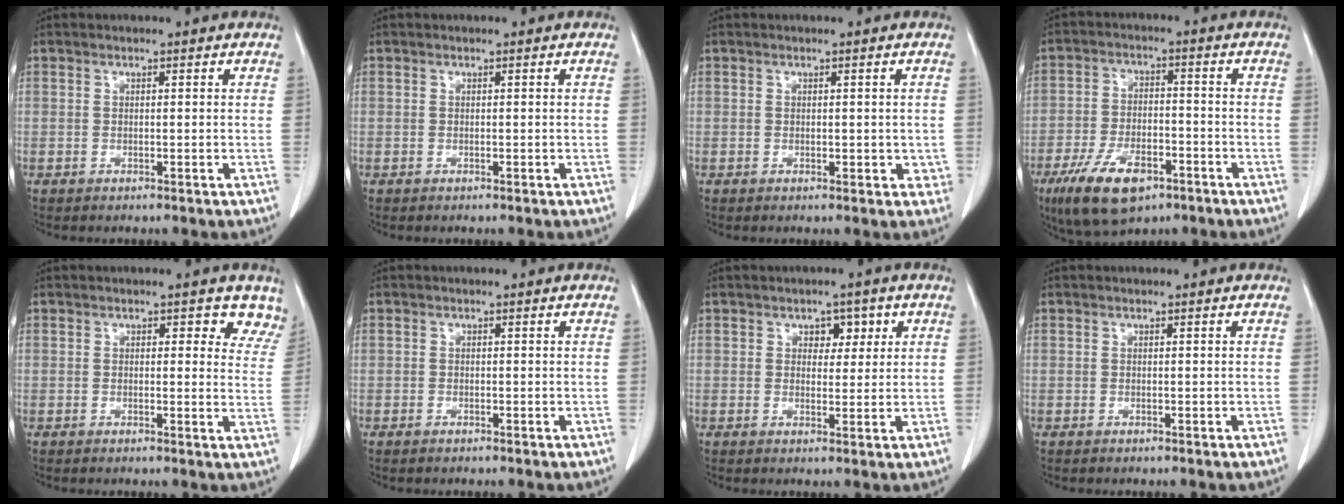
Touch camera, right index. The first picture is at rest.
{"total": 0.0}
{"total": 3.0, "force": [-0.6, 1.7, 2.4], "torque": [-0.016, 0.002, -0.007]}
{"total": 11.3, "force": [-6.6, 4.9, 7.8], "torque": [-0.152, -0.008, -0.112]}
{"total": 4.5, "force": [3.2, 2.5, 2.1], "torque": [0.002, -0.006, 0.012]}
{"total": 0.5, "force": [-0.4, 0.2, 0.3], "torque": [-0.003, 0.000, -0.009]}
{"total": 3.7, "force": [1.4, 2.5, 2.3], "torque": [-0.024, 0.010, 0.018]}
{"total": 0.0}